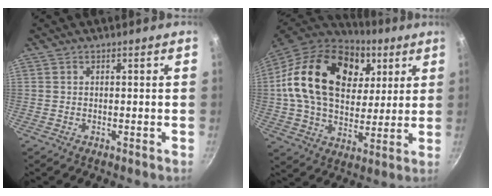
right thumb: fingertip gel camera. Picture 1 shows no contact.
{"total": 26.2, "force": [8.3, 17.7, 17.4], "torque": [-0.289, -0.006, 0.136]}